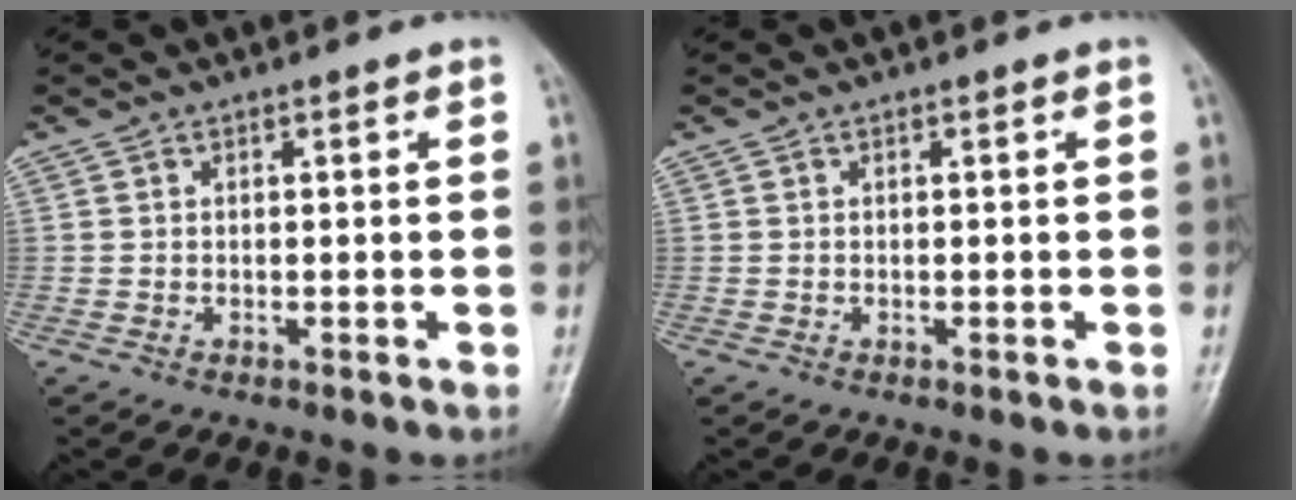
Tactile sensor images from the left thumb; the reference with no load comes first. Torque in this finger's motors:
{"motor_torque": [0.00, 0.00, -0.15, -0.05, 0.00]}